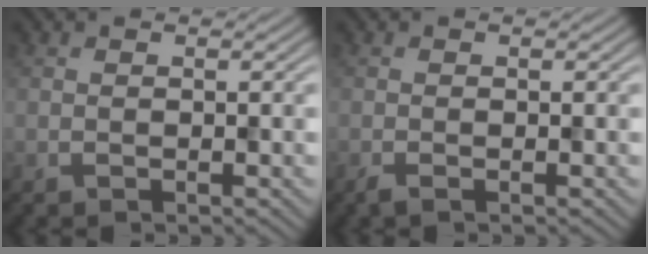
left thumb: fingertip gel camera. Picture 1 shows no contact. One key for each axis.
{"total": 1.2, "fx": -0.7, "fy": 0.2, "fz": 0.9, "tx": -0.016, "ty": 0.003, "tz": -0.018}